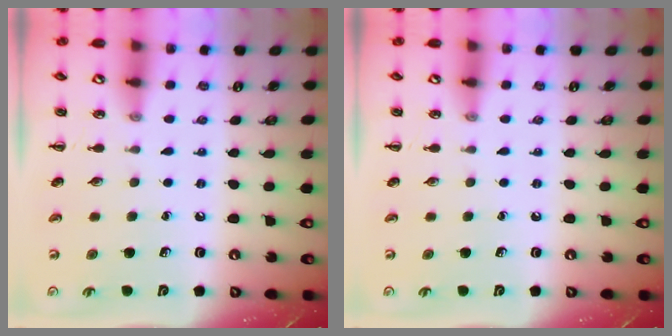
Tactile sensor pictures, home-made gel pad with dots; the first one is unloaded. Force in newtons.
{"total": 0.0}